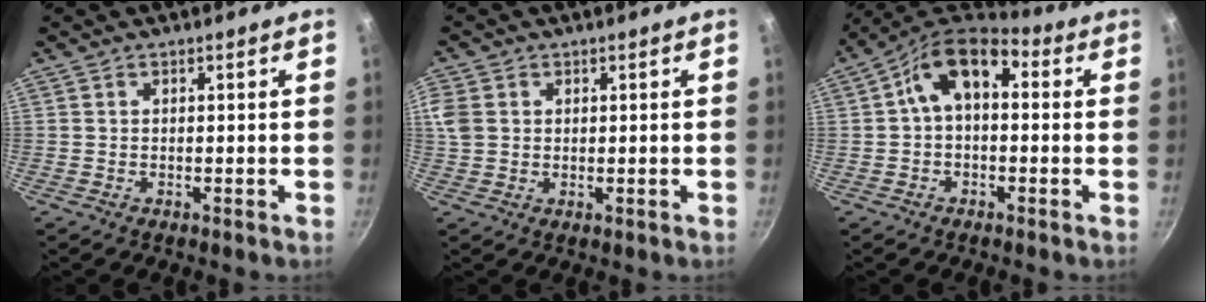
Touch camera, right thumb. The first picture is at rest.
{"total": 6.4, "force": [1.7, 5.1, 3.5], "torque": [-0.076, 0.008, 0.034]}
{"total": 11.5, "force": [1.8, 7.2, 8.8], "torque": [-0.136, 0.034, 0.010]}